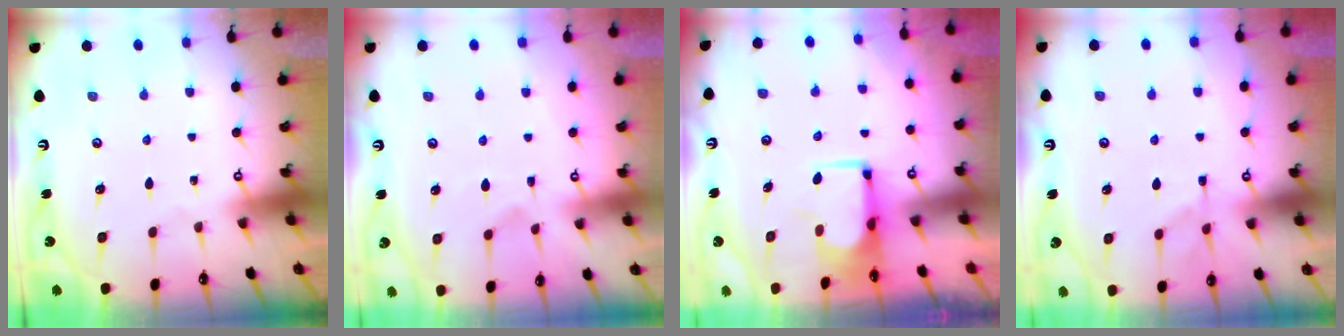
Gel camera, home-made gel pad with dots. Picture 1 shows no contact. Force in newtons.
{"total": 2.2, "press": 1.9, "slide": 1.2}
{"total": 2.0, "press": 2.0, "slide": 0.2}
{"total": 1.1, "press": 0.0, "slide": 1.1}